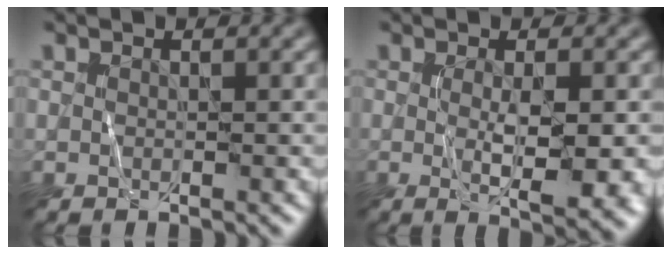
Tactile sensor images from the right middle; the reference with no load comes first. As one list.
[{"total": 5.2, "force": [-0.6, 1.1, 5.0], "torque": [-0.084, -0.011, -0.003]}]